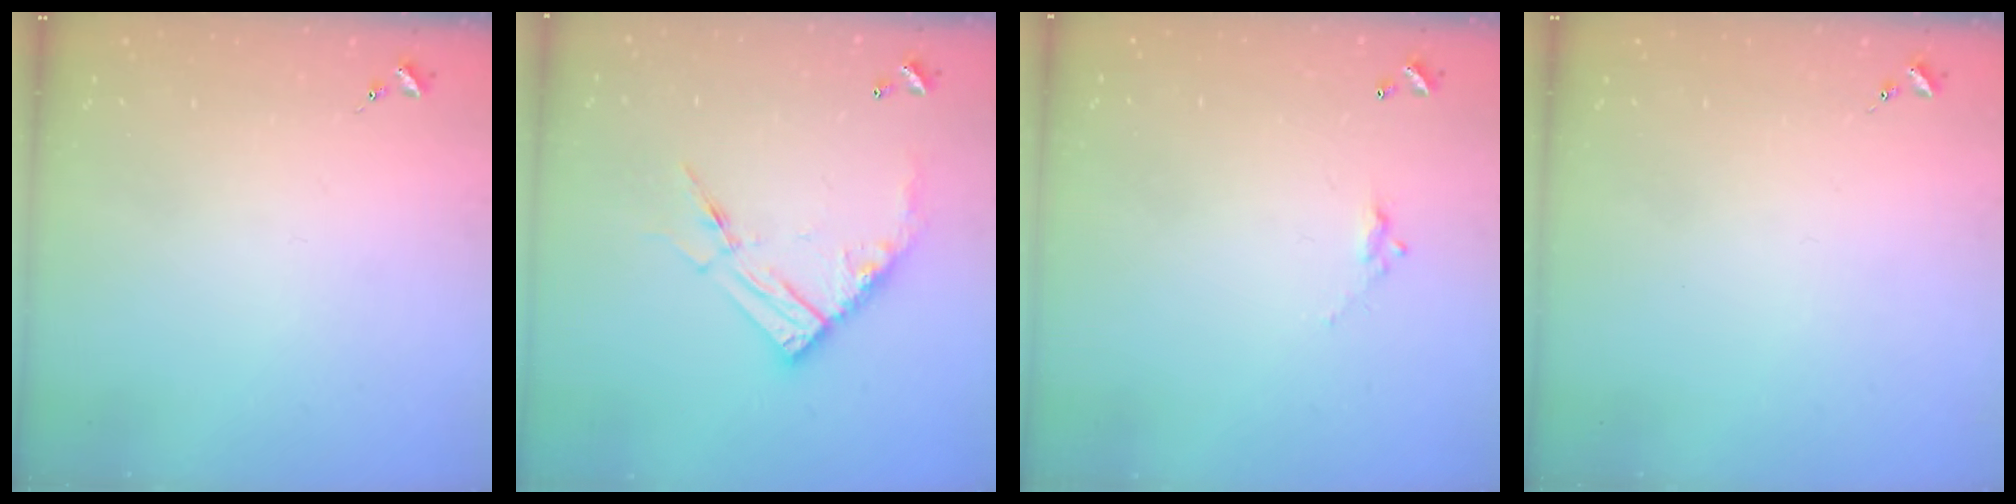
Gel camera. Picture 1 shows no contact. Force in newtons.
{"total": 14.1, "press": 14.0, "slide": 1.4}
{"total": 4.9, "press": 4.9, "slide": 0.2}
{"total": 0.0}